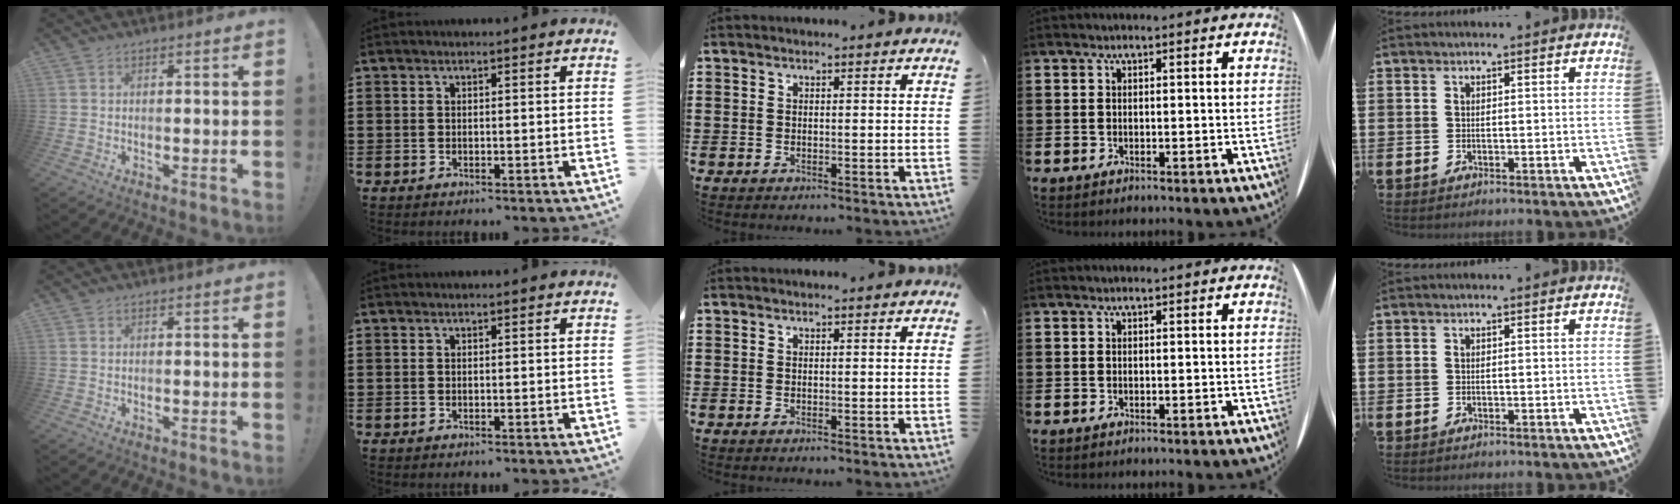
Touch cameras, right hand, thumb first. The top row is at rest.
{}